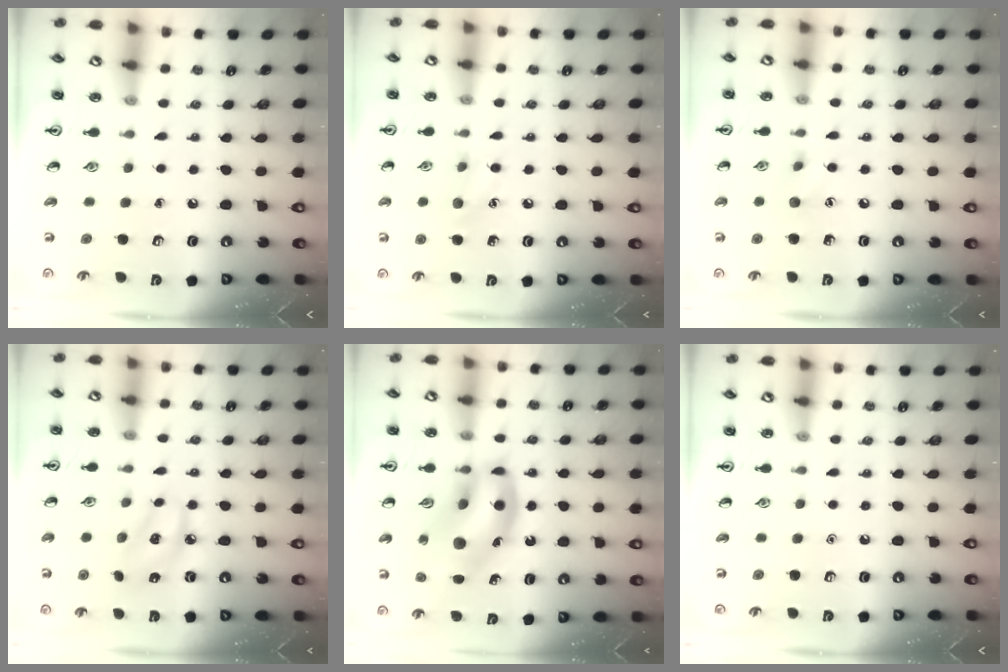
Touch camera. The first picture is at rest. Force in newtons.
{"total": 6.7, "press": 6.4, "slide": 1.9}
{"total": 5.7, "press": 5.5, "slide": 1.8}
{"total": 6.1, "press": 6.0, "slide": 1.2}
{"total": 16.3, "press": 15.8, "slide": 3.8}
{"total": 0.0}